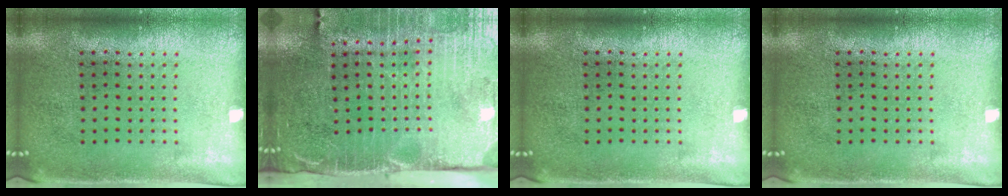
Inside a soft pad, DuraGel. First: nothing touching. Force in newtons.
{"total": 4.8, "press": 3.9, "slide": 2.7}
{"total": 0.0}
{"total": 0.0}